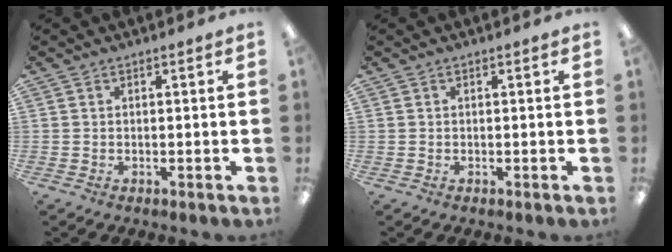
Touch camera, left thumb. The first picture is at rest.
{"total": 0.0}